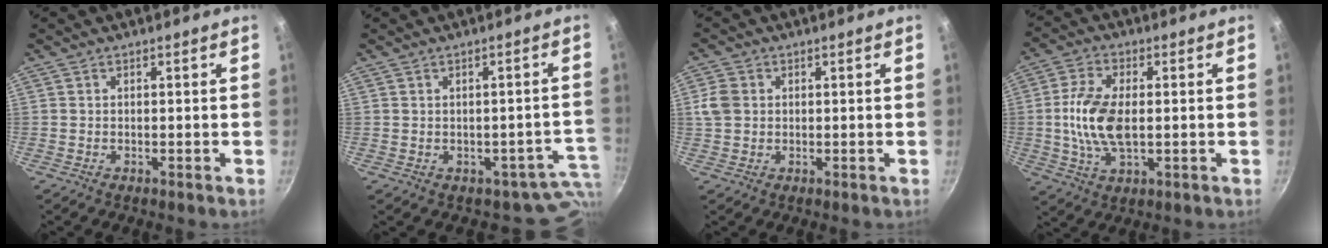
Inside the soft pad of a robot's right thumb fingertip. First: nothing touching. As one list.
[{"total": 6.5, "force": [-1.9, 5.3, 3.3], "torque": [0.017, 0.028, -0.011]}, {"total": 4.2, "force": [0.6, 3.5, 2.2], "torque": [-0.035, 0.002, 0.010]}, {"total": 11.0, "force": [-0.2, 5.8, 9.3], "torque": [-0.185, 0.007, -0.007]}]